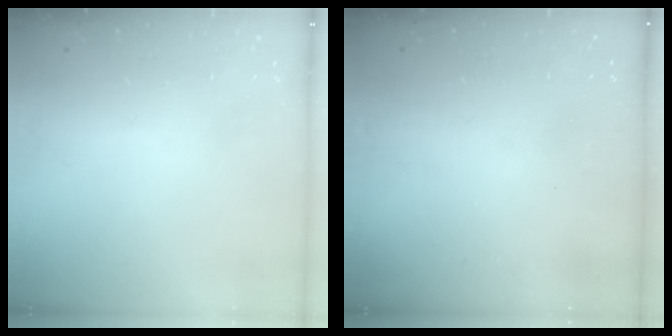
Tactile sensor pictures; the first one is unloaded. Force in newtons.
{"total": 3.3, "press": 3.3, "slide": 0.3}